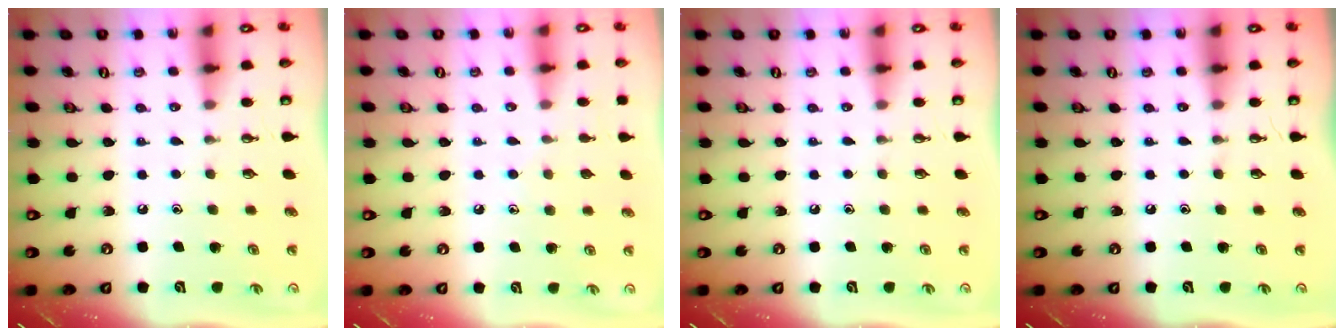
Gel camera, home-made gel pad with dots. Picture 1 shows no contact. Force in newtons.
{"total": 7.4, "press": 7.4, "slide": 0.6}
{"total": 0.0}
{"total": 0.0}